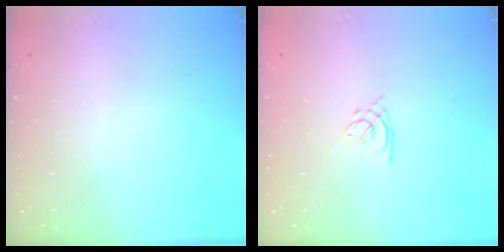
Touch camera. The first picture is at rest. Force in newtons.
{"total": 1.6, "press": 1.5, "slide": 0.6}